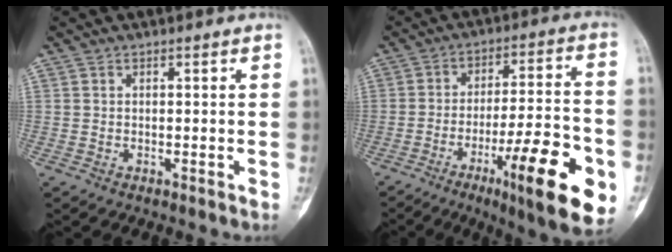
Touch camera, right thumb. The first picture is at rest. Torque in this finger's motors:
{"motor_torque": [0.62, 1.04, 1.25, -0.73, 0.13]}